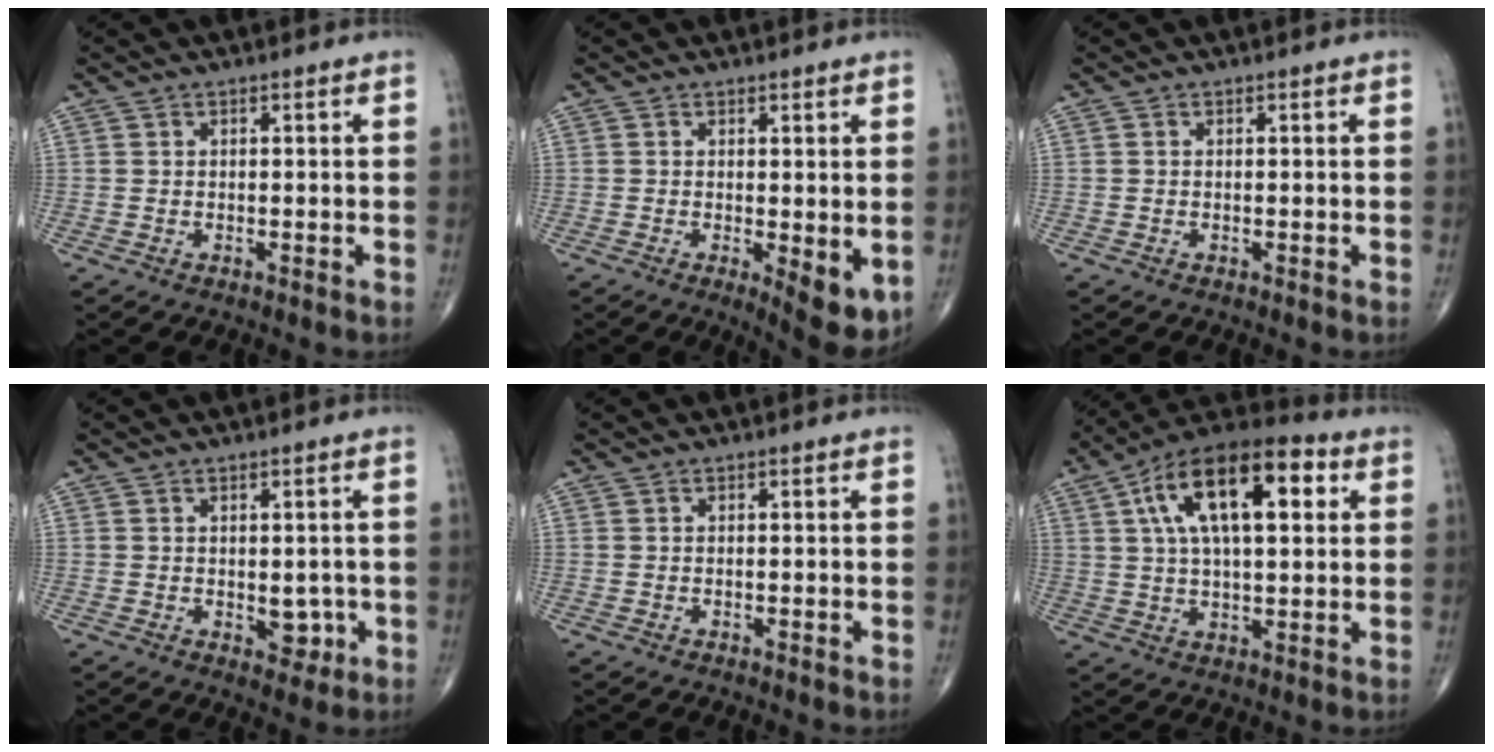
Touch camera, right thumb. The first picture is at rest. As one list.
[{"total": 6.7, "force": [-0.9, 2.3, 6.2], "torque": [-0.082, -0.020, -0.009]}, {"total": 0.0}, {"total": 4.1, "force": [-0.6, 2.5, 3.2], "torque": [-0.019, -0.004, -0.001]}, {"total": 0.0}, {"total": 20.4, "force": [6.1, 9.1, 17.2], "torque": [-0.279, 0.017, 0.092]}]